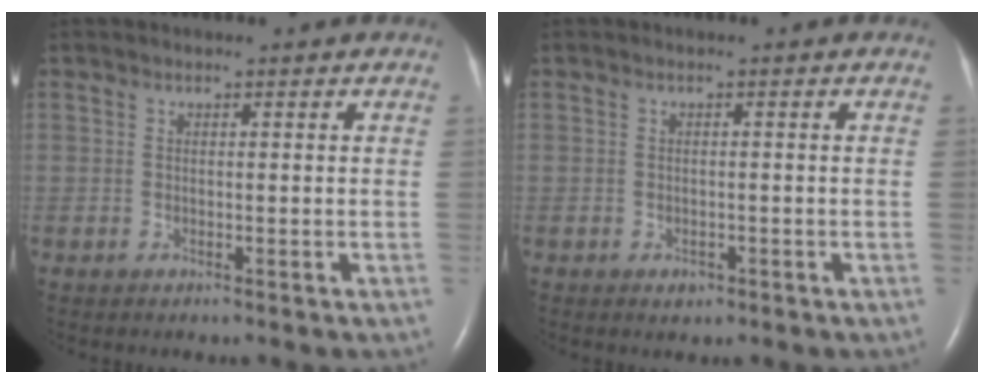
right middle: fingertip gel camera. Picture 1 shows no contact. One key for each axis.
{"total": 1.2, "fx": -0.7, "fy": 0.8, "fz": 0.6, "tx": -0.009, "ty": 0.001, "tz": -0.005}